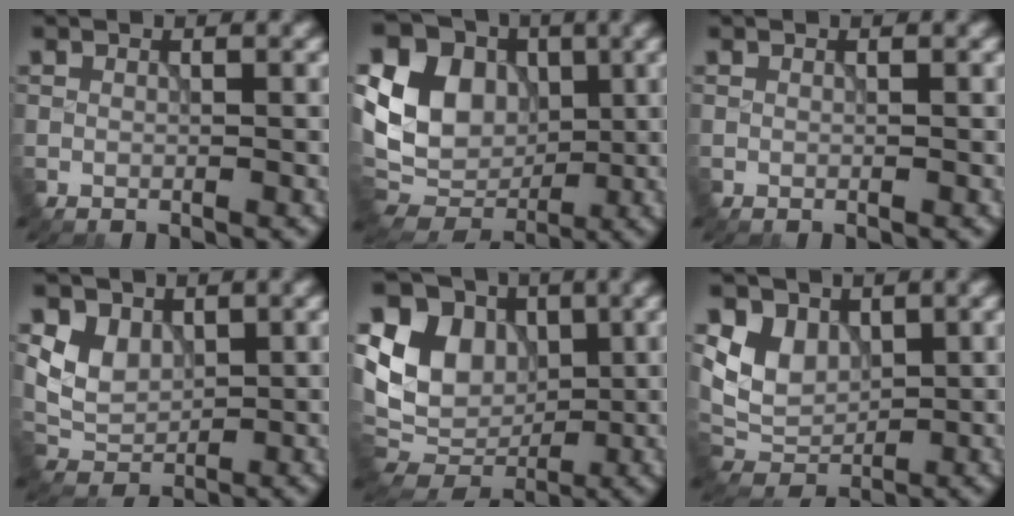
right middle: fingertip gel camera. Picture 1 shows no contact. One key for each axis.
{"total": 10.2, "fx": 1.7, "fy": 8.3, "fz": 5.6, "tx": -0.119, "ty": 0.004, "tz": 0.019}
{"total": 0.0}
{"total": 3.3, "fx": 1.4, "fy": 2.5, "fz": 1.7, "tx": -0.036, "ty": -0.010, "tz": 0.027}
{"total": 9.4, "fx": 2.1, "fy": 7.6, "fz": 5.1, "tx": -0.102, "ty": 0.006, "tz": 0.027}
{"total": 3.9, "fx": 1.7, "fy": 2.9, "fz": 1.9, "tx": -0.039, "ty": -0.011, "tz": 0.032}